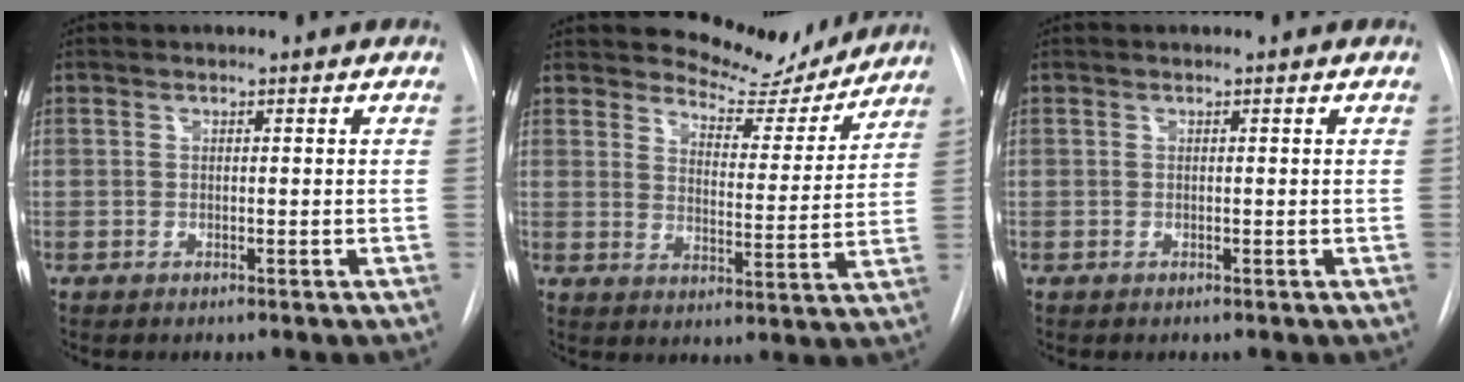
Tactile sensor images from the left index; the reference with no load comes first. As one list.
[{"total": 10.2, "force": [9.9, 2.6, 0.9], "torque": [-0.007, -0.028, 0.133]}, {"total": 0.0}]